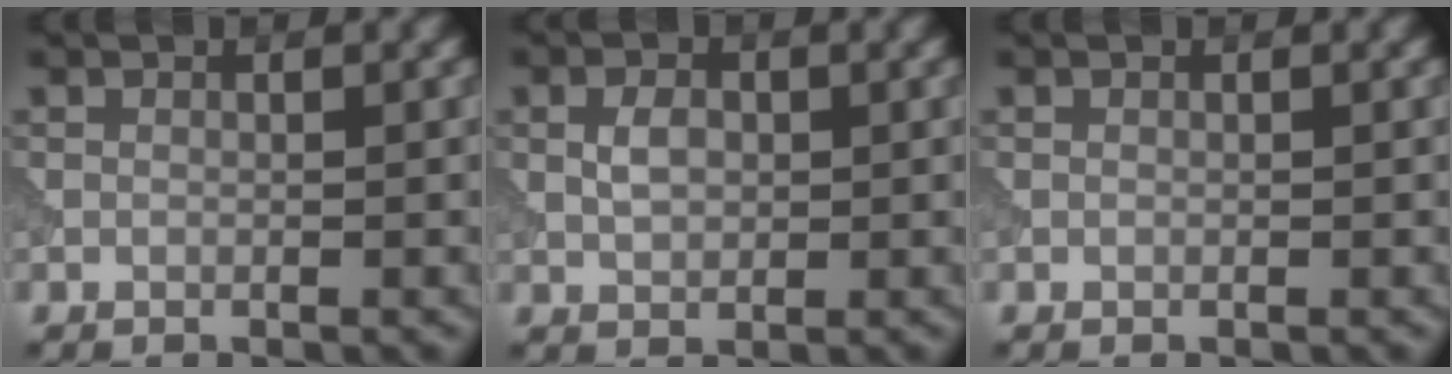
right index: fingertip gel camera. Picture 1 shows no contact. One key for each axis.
{"total": 2.2, "fx": 0.3, "fy": 1.5, "fz": 1.6, "tx": -0.033, "ty": 0.003, "tz": 0.005}
{"total": 0.0}